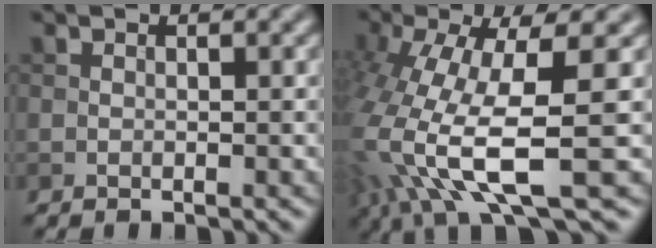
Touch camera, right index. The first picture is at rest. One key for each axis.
{"total": 12.3, "fx": -2.1, "fy": 4.1, "fz": 11.4, "tx": -0.246, "ty": -0.020, "tz": -0.025}